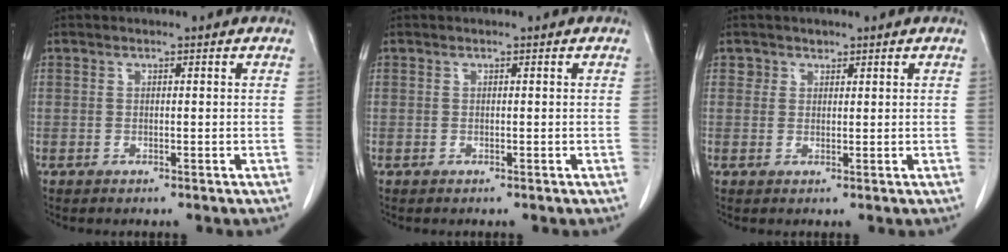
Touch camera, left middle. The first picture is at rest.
{"total": 0.0}
{"total": 1.2, "force": [0.9, 0.9, -0.1], "torque": [0.010, -0.001, 0.009]}